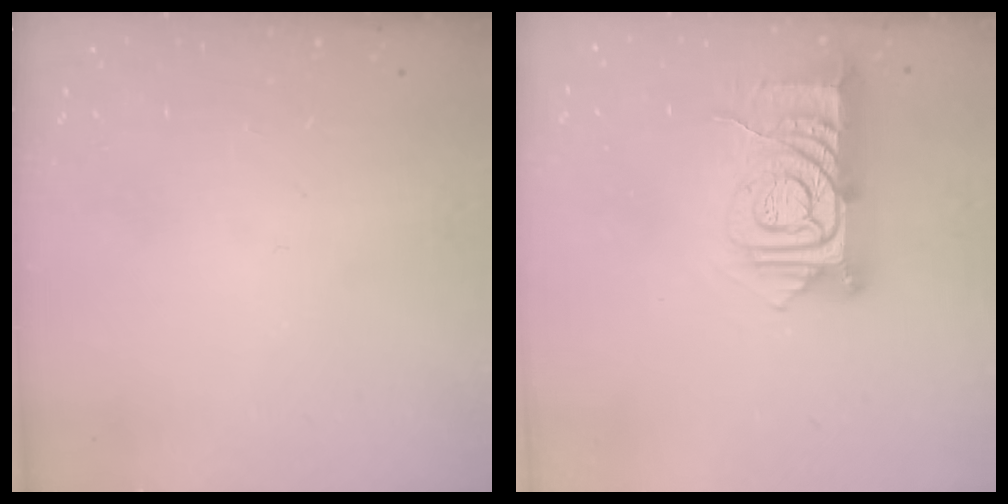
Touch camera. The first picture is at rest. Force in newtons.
{"total": 13.0, "press": 13.0, "slide": 1.1}